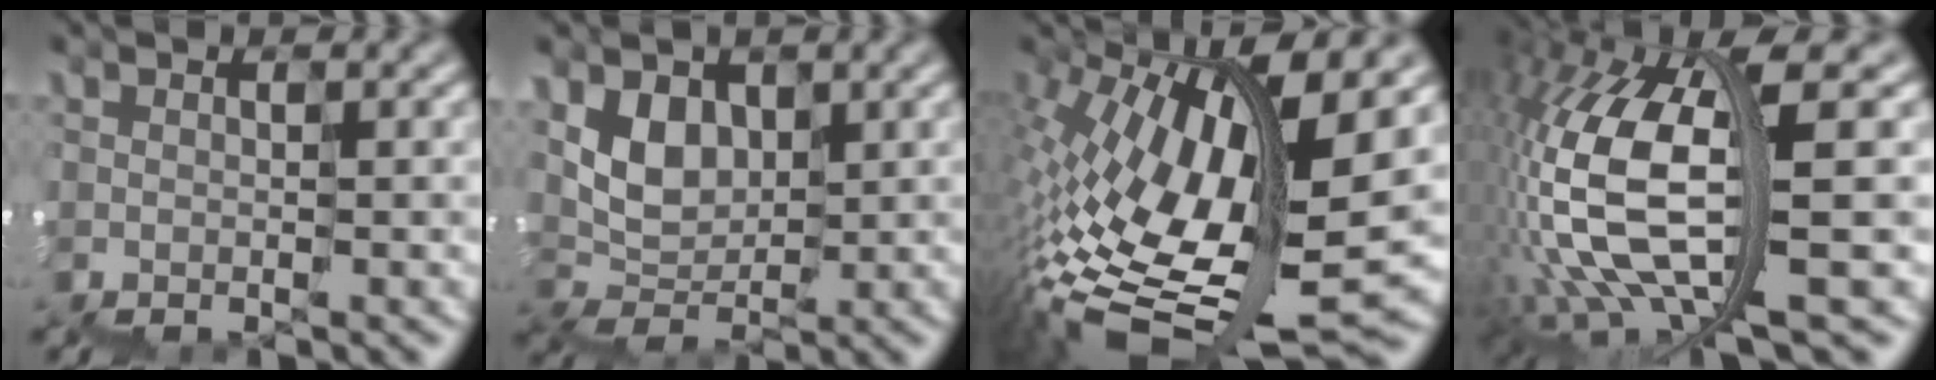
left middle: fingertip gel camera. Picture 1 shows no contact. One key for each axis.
{"total": 3.0, "fx": 1.7, "fy": 2.3, "fz": 0.7, "tx": -0.017, "ty": 0.002, "tz": 0.032}
{"total": 13.8, "fx": -0.3, "fy": 5.6, "fz": 12.6, "tx": -0.251, "ty": 0.002, "tz": 0.000}
{"total": 10.8, "fx": -0.6, "fy": 4.1, "fz": 10.0, "tx": -0.234, "ty": 0.004, "tz": -0.012}